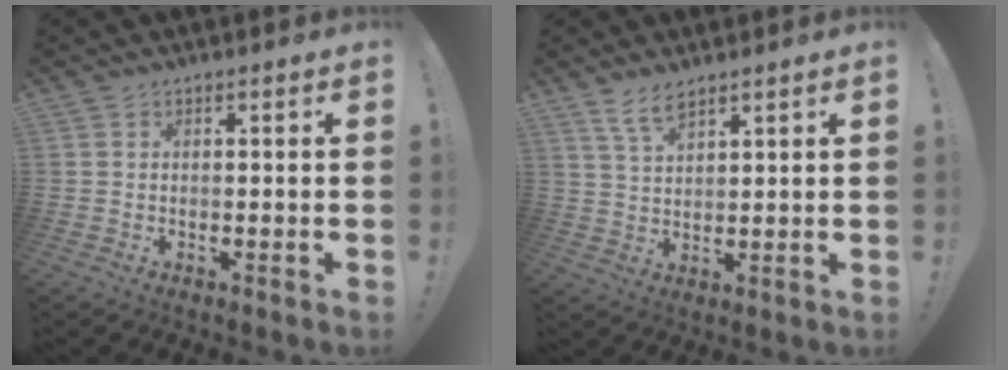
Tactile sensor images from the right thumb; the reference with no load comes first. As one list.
[{"total": 5.7, "force": [4.4, 1.6, 3.1], "torque": [-0.055, -0.024, 0.080]}]